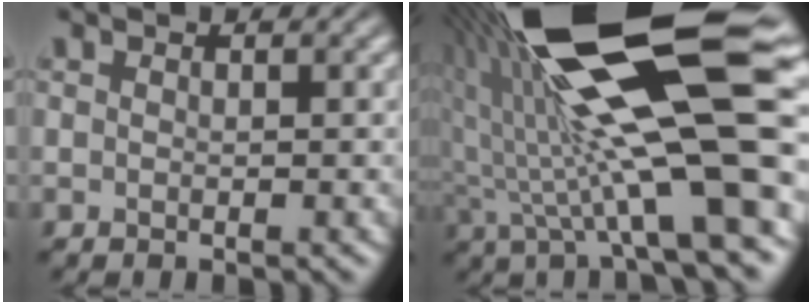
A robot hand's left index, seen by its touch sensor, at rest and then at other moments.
{"total": 18.6, "force": [5.0, 5.0, 17.2], "torque": [-0.292, 0.022, 0.102]}